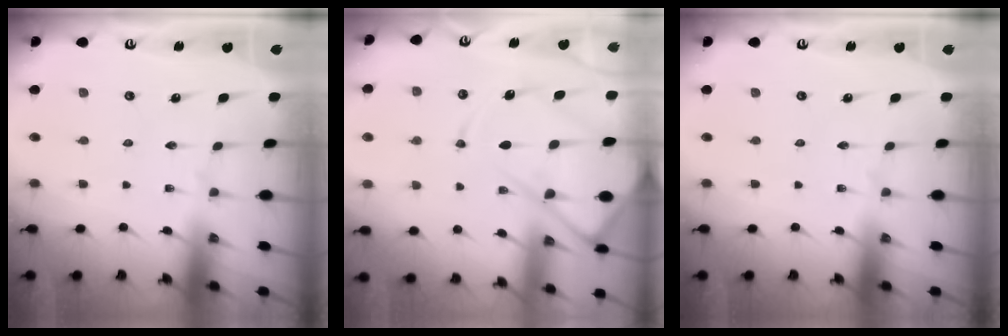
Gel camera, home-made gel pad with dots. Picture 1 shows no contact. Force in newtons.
{"total": 16.4, "press": 16.4, "slide": 1.6}
{"total": 0.0}